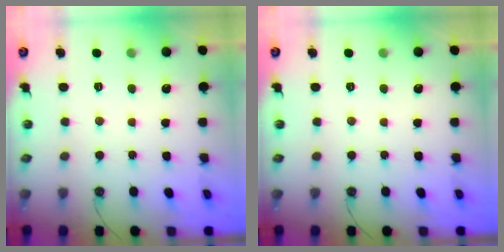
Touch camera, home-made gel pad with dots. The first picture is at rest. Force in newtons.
{"total": 0.0}